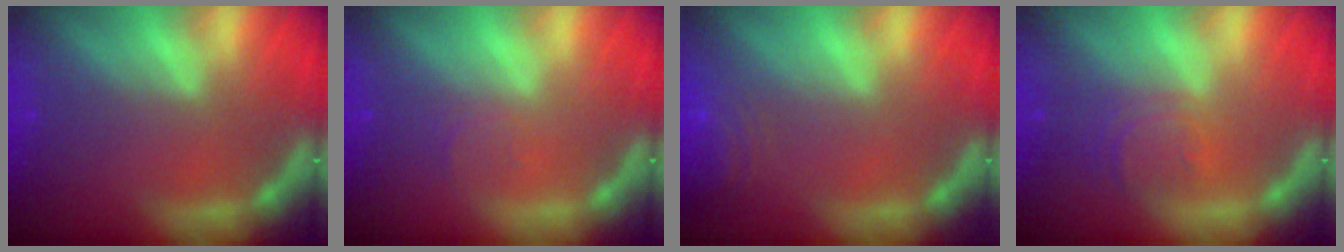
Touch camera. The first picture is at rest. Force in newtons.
{"total": 1.0}
{"total": 5.1}
{"total": 3.0}